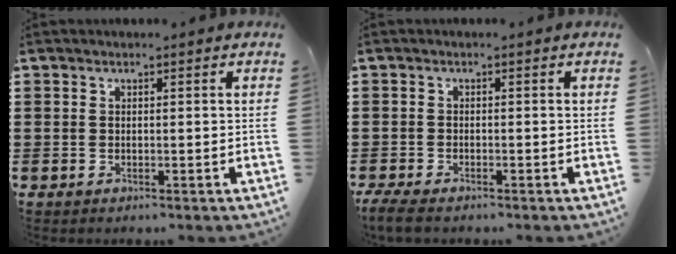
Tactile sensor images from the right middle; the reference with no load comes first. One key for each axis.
{"total": 1.8, "fx": -1.6, "fy": 0.3, "fz": 0.9, "tx": -0.030, "ty": -0.003, "tz": -0.035}